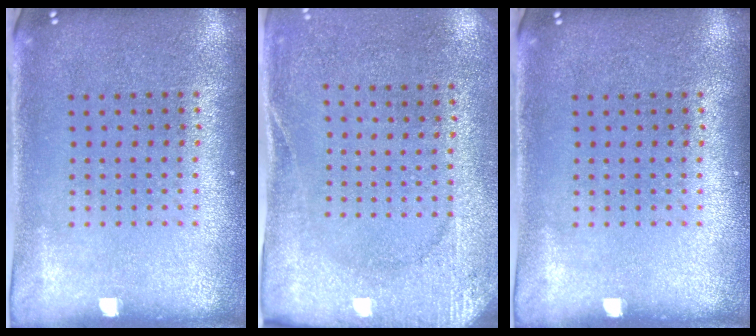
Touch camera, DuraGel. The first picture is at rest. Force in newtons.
{"total": 2.7, "press": 2.3, "slide": 1.3}
{"total": 0.0}